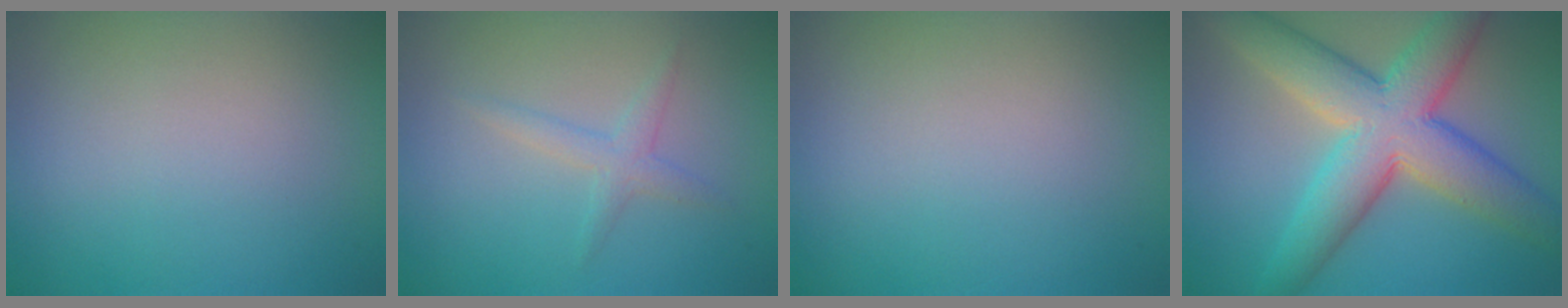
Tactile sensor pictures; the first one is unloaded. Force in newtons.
{"total": 1.8, "press": 1.8, "slide": 0.1}
{"total": 0.0}
{"total": 10.1, "press": 10.1, "slide": 0.5}